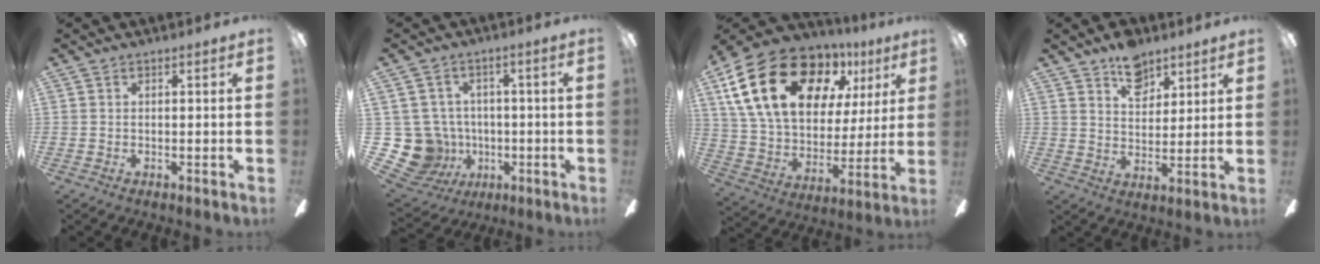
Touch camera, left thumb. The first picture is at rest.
{"total": 12.5, "force": [-1.8, 11.7, 4.1], "torque": [-0.123, 0.008, -0.018]}
{"total": 25.7, "force": [12.2, 15.4, 16.5], "torque": [-0.306, -0.047, 0.221]}
{"total": 9.0, "force": [6.2, 5.3, 3.9], "torque": [-0.047, -0.027, 0.111]}